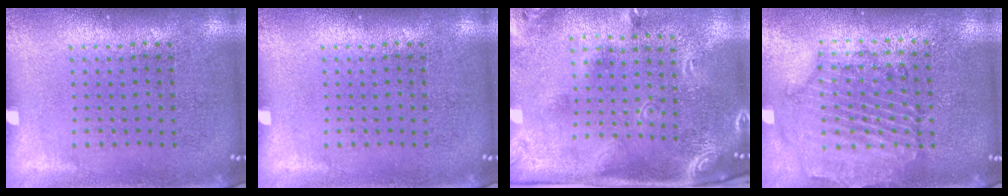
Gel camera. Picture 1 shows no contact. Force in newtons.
{"total": 0.0}
{"total": 2.5, "press": 1.7, "slide": 1.8}
{"total": 0.7, "press": 0.6, "slide": 0.4}